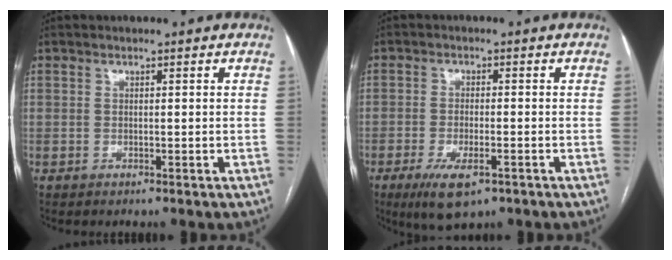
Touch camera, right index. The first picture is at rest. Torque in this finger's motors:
{"motor_torque": [0.74, -0.35, 0.33, 0.08]}